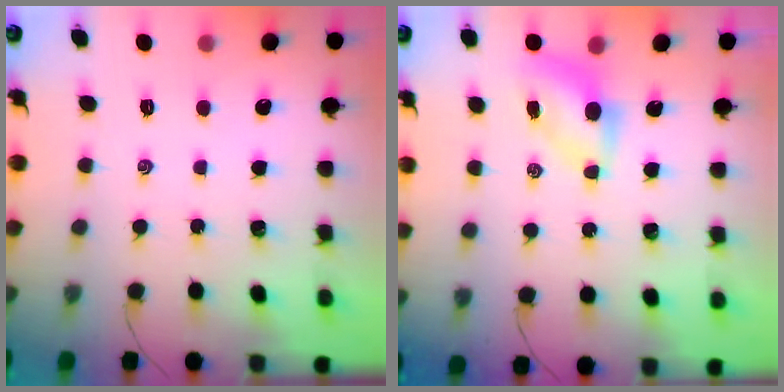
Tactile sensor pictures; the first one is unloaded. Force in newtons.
{"total": 5.3, "press": 5.3, "slide": 0.5}